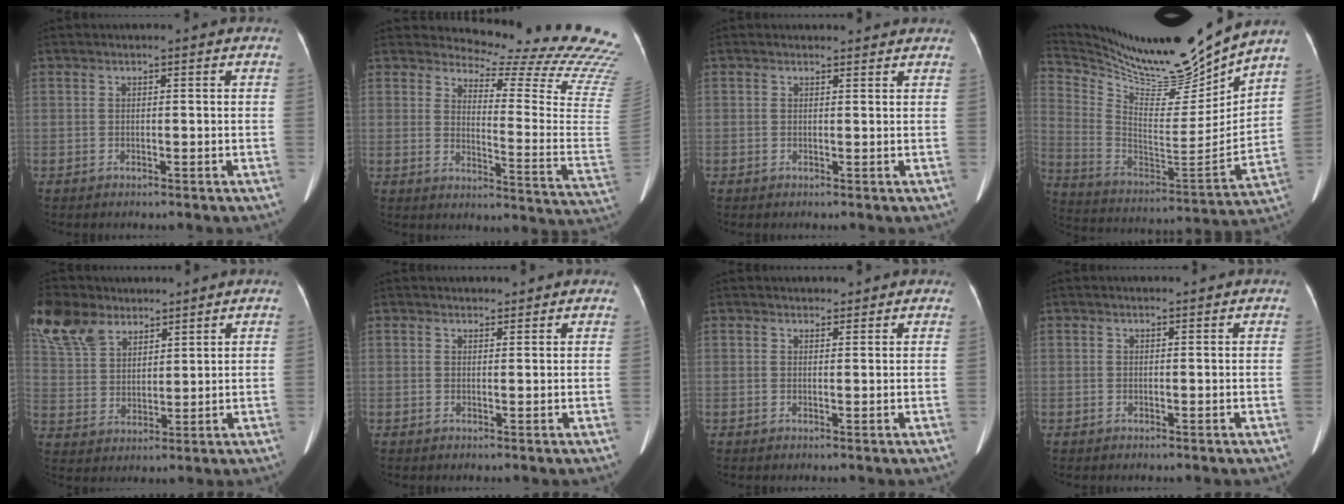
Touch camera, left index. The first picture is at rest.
{"total": 20.0, "force": [19.2, -0.1, 5.8], "torque": [-0.084, -0.168, 0.213]}
{"total": 2.5, "force": [1.9, 1.6, -0.4], "torque": [0.022, 0.005, 0.017]}
{"total": 19.6, "force": [18.3, 0.1, 7.2], "torque": [-0.149, -0.067, 0.310]}
{"total": 13.2, "force": [10.0, 6.7, 5.4], "torque": [-0.132, 0.035, 0.201]}
{"total": 3.2, "force": [2.9, 1.2, 0.6], "torque": [-0.001, 0.006, 0.034]}
{"total": 3.6, "force": [3.3, 1.4, 0.7], "torque": [0.001, 0.007, 0.038]}
{"total": 1.7, "force": [1.6, 0.0, 0.5], "torque": [-0.006, 0.000, 0.020]}